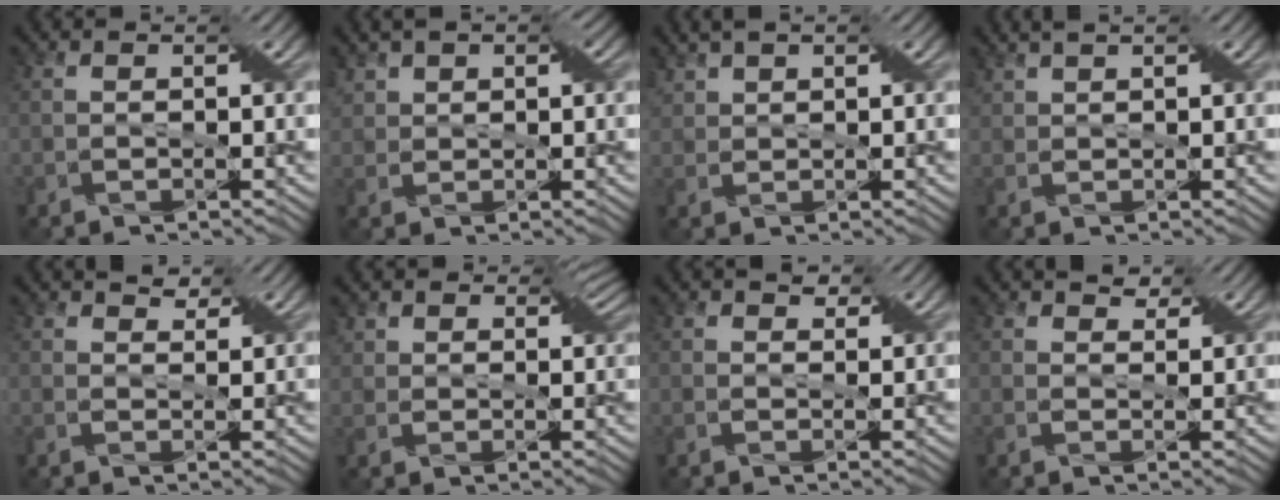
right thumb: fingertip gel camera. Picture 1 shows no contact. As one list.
[{"total": 4.4, "force": [2.5, 2.7, 2.4], "torque": [-0.054, 0.012, 0.042]}, {"total": 3.2, "force": [2.3, 1.6, 1.6], "torque": [-0.041, 0.011, 0.047]}, {"total": 2.2, "force": [1.9, 0.3, 1.1], "torque": [-0.032, 0.012, 0.041]}, {"total": 2.1, "force": [1.5, 1.1, 1.0], "torque": [-0.024, 0.001, 0.025]}, {"total": 4.1, "force": [2.8, 2.6, 1.6], "torque": [-0.038, 0.005, 0.049]}, {"total": 2.0, "force": [0.9, 1.5, 1.1], "torque": [-0.019, 0.002, 0.014]}, {"total": 2.4, "force": [1.5, 1.5, 1.2], "torque": [-0.028, 0.003, 0.023]}]